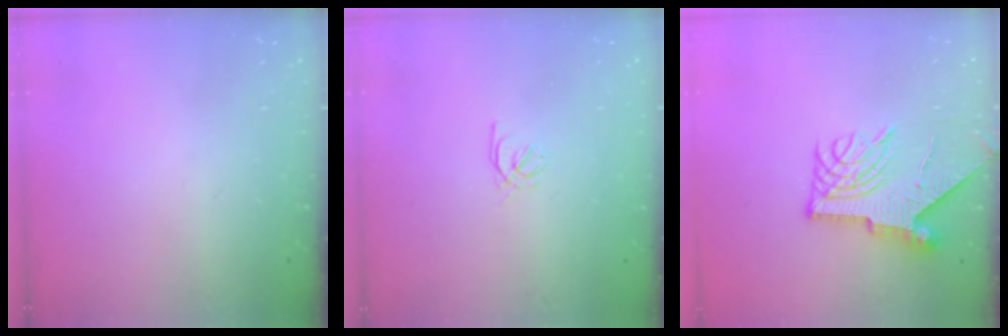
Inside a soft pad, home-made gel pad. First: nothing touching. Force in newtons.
{"total": 0.9, "press": 0.8, "slide": 0.4}
{"total": 9.5, "press": 9.4, "slide": 0.9}